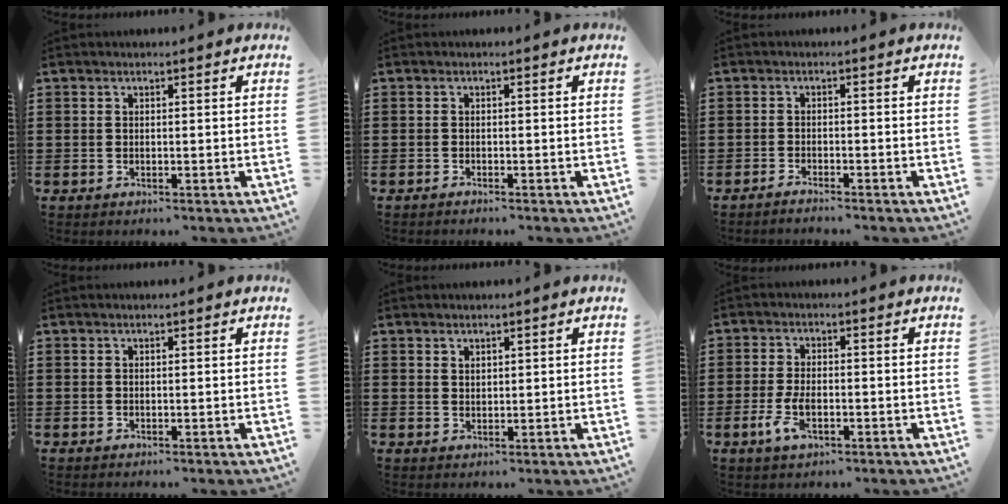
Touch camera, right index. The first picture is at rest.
{"total": 0.7, "force": [-0.7, 0.0, 0.1], "torque": [-0.004, -0.001, -0.014]}
{"total": 1.5, "force": [-1.5, -0.1, 0.1], "torque": [-0.005, 0.004, -0.029]}
{"total": 0.0}
{"total": 1.2, "force": [1.0, 0.6, 0.2], "torque": [-0.006, 0.003, 0.020]}
{"total": 4.7, "force": [-1.5, 2.1, 3.9], "torque": [-0.096, -0.008, -0.033]}